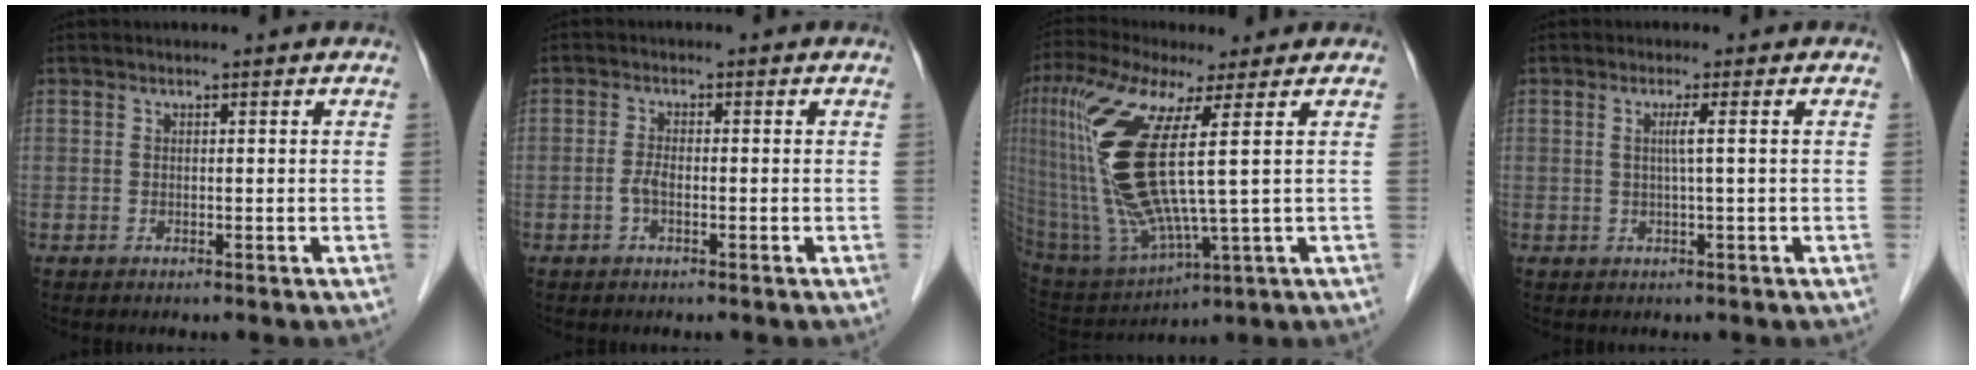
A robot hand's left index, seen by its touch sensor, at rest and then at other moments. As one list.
[{"total": 1.7, "force": [-0.7, 0.5, 1.5], "torque": [-0.032, 0.002, -0.015]}, {"total": 15.9, "force": [3.2, 1.9, 15.4], "torque": [-0.352, -0.007, 0.068]}, {"total": 2.0, "force": [0.3, -0.5, 1.9], "torque": [-0.037, -0.001, 0.005]}]